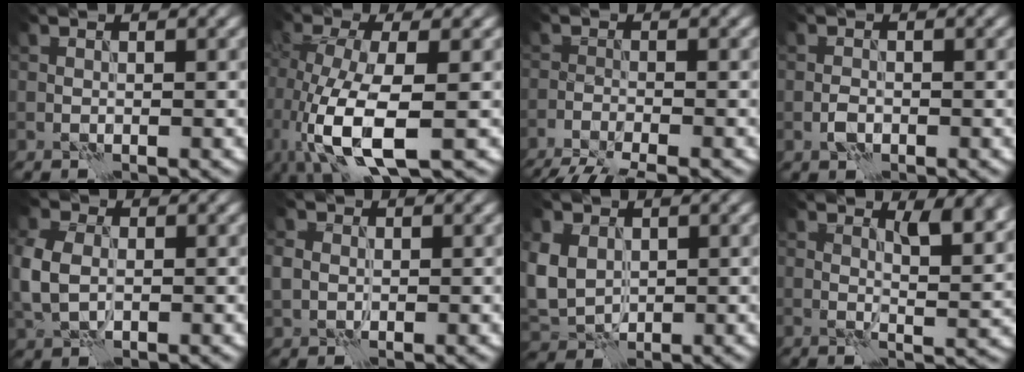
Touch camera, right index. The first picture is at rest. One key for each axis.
{"total": 9.4, "fx": -3.0, "fy": 3.3, "fz": 8.2, "tx": -0.184, "ty": -0.016, "tz": -0.055}
{"total": 6.8, "fx": -5.8, "fy": 1.5, "fz": 3.2, "tx": -0.053, "ty": -0.021, "tz": -0.093}
{"total": 1.1, "fx": -0.5, "fy": 0.7, "fz": 0.7, "tx": -0.014, "ty": 0.002, "tz": -0.012}
{"total": 5.0, "fx": -0.1, "fy": 3.7, "fz": 3.3, "tx": -0.101, "ty": -0.007, "tz": 0.004}
{"total": 2.0, "fx": 0.3, "fy": 1.8, "fz": 0.9, "tx": -0.024, "ty": 0.002, "tz": 0.002}
{"total": 5.0, "fx": 1.0, "fy": 4.1, "fz": 2.7, "tx": -0.072, "ty": -0.001, "tz": 0.011}
{"total": 4.7, "fx": 2.2, "fy": 1.5, "fz": 4.0, "tx": -0.059, "ty": -0.006, "tz": 0.035}